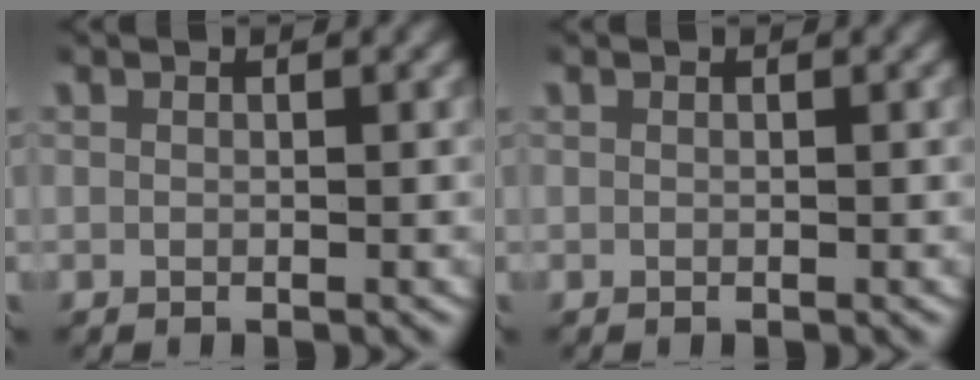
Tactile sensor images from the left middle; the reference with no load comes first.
{"total": 0.0}